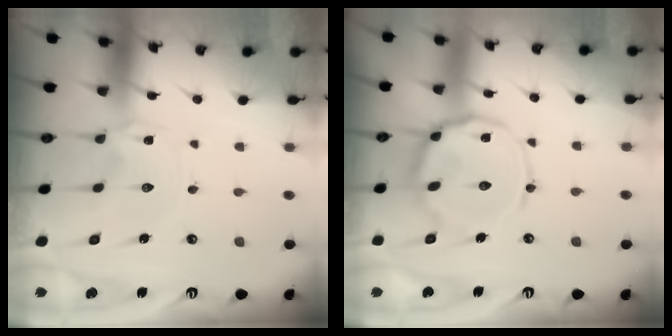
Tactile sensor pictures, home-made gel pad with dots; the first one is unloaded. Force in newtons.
{"total": 15.5, "press": 15.5, "slide": 1.0}